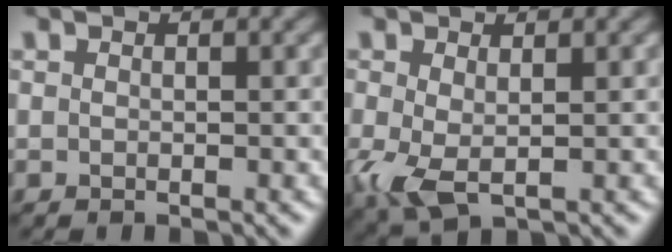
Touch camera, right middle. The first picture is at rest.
{"total": 4.0, "force": [-0.5, 2.2, 3.3], "torque": [-0.086, -0.012, -0.007]}